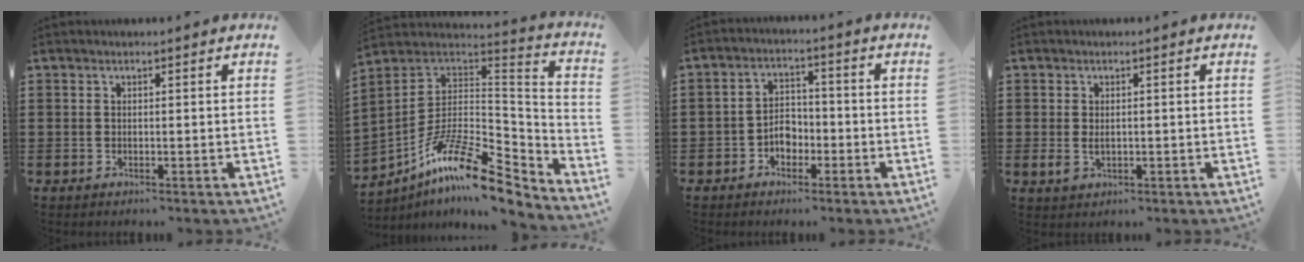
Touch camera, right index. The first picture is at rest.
{"total": 15.1, "force": [-9.6, 5.0, 10.6], "torque": [-0.193, 0.014, -0.175]}
{"total": 3.7, "force": [-1.8, 2.7, 1.8], "torque": [-0.039, 0.007, -0.036]}
{"total": 1.8, "force": [-0.1, 1.2, 1.4], "torque": [-0.030, 0.003, -0.002]}